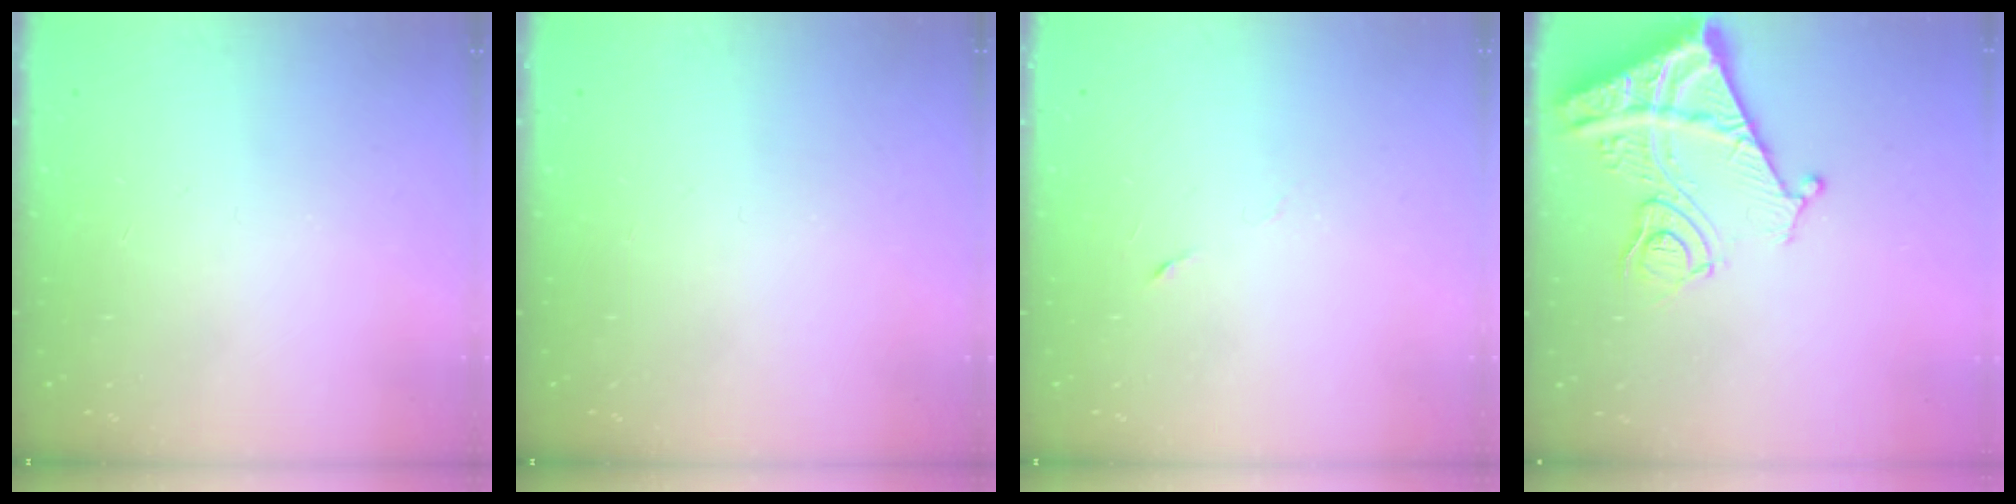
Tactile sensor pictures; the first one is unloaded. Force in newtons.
{"total": 0.0}
{"total": 2.9, "press": 2.7, "slide": 1.0}
{"total": 13.8, "press": 13.8, "slide": 1.4}